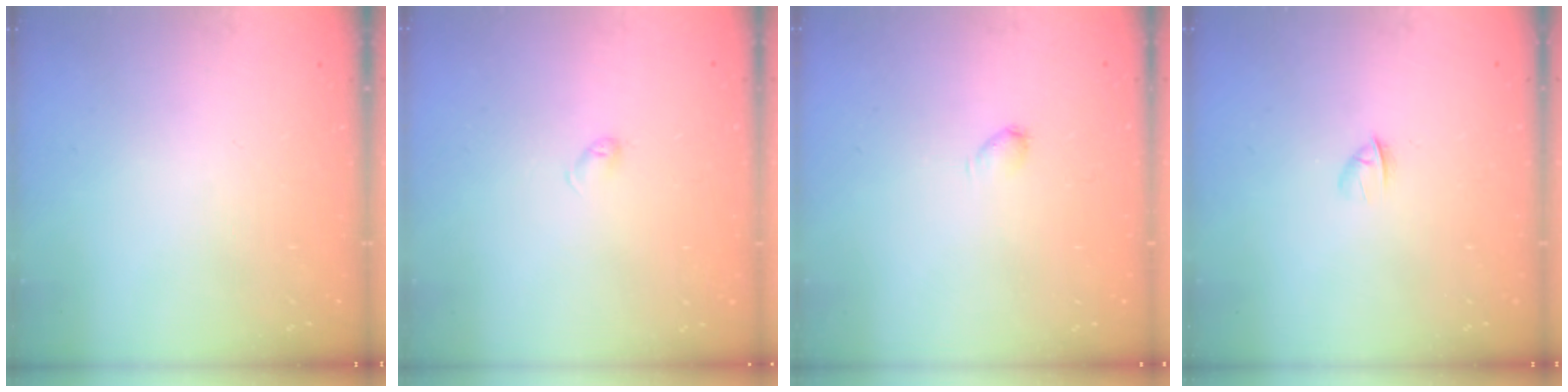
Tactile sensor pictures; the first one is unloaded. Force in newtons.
{"total": 3.2, "press": 3.1, "slide": 0.6}
{"total": 2.3, "press": 2.3, "slide": 0.4}
{"total": 1.7, "press": 1.6, "slide": 0.5}